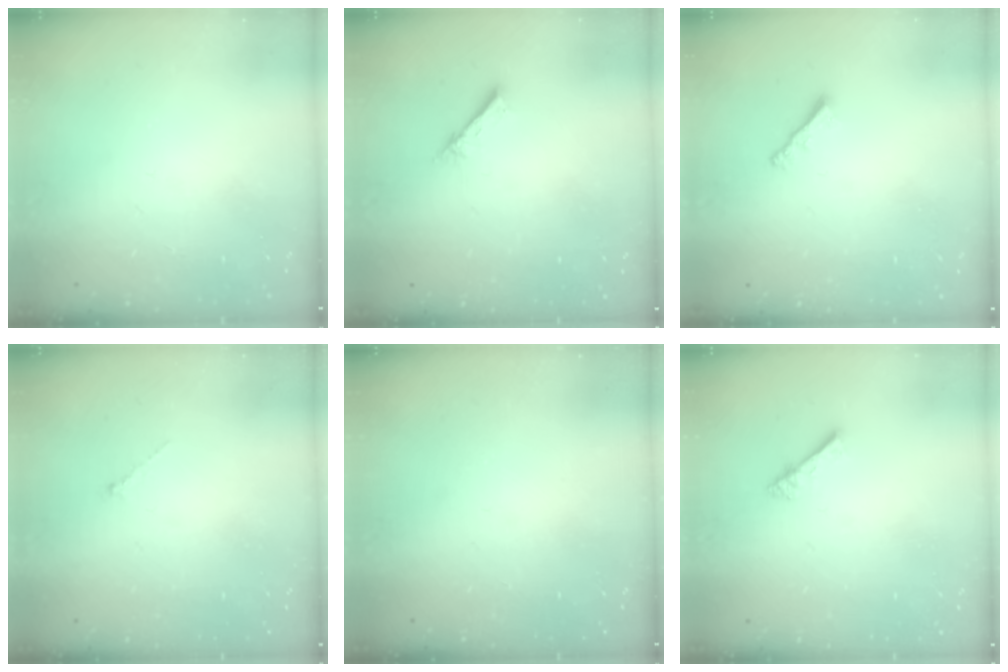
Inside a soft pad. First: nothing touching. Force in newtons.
{"total": 2.1, "press": 2.1, "slide": 0.2}
{"total": 2.0, "press": 2.0, "slide": 0.5}
{"total": 0.0}
{"total": 0.0}
{"total": 2.7, "press": 2.7, "slide": 0.2}